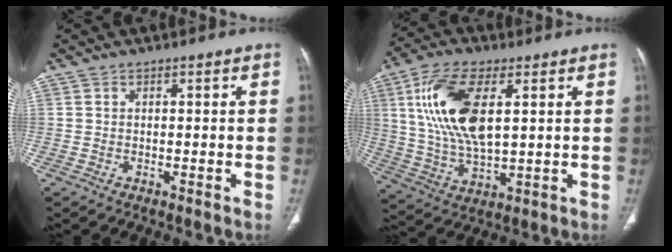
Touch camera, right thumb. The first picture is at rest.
{"total": 16.6, "force": [4.5, 7.6, 14.1], "torque": [-0.284, -0.011, 0.090]}